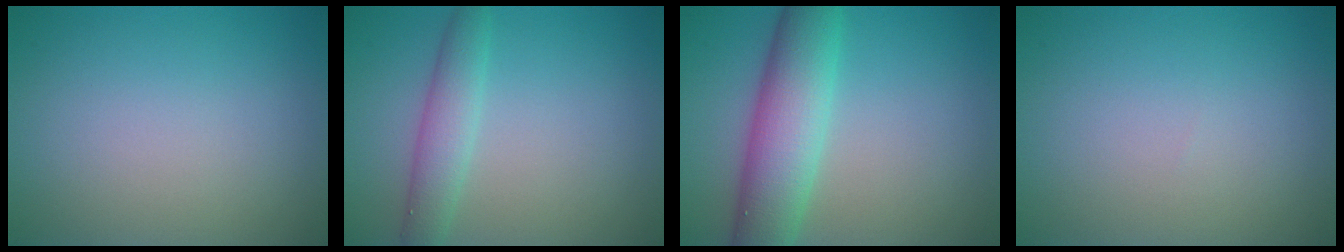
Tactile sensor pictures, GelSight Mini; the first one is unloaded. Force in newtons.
{"total": 2.9, "press": 2.9, "slide": 0.1}
{"total": 7.0, "press": 7.0, "slide": 0.2}
{"total": 0.0}